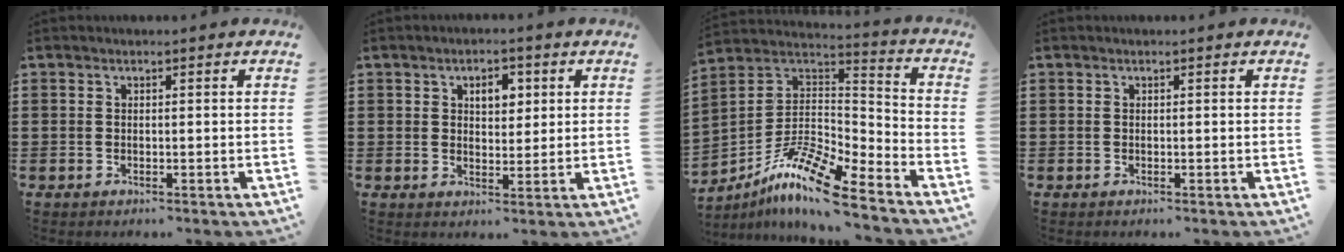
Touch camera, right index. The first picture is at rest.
{"total": 3.7, "force": [1.3, 2.3, 2.5], "torque": [-0.033, 0.003, 0.016]}
{"total": 12.4, "force": [-9.6, 1.8, 7.7], "torque": [-0.158, 0.011, -0.193]}
{"total": 0.0}